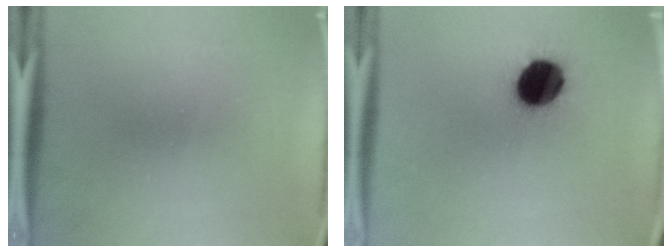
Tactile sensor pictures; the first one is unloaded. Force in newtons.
{"total": 12.2}